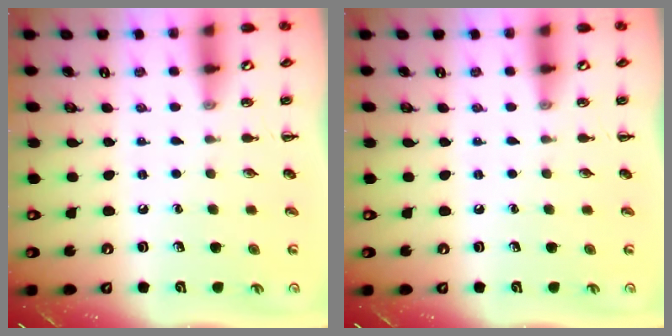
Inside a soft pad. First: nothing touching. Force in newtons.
{"total": 0.0}